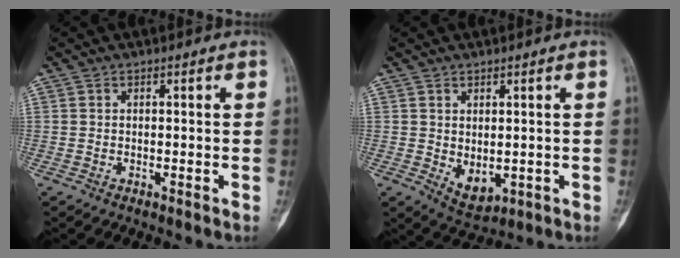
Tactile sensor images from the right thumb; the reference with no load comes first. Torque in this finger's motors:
{"motor_torque": [-0.64, 0.16, 0.19, 0.72, -0.09]}